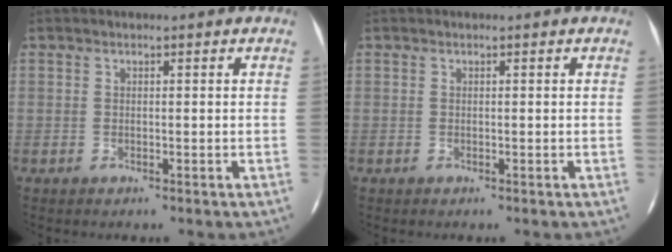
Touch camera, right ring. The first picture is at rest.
{"total": 0.0}